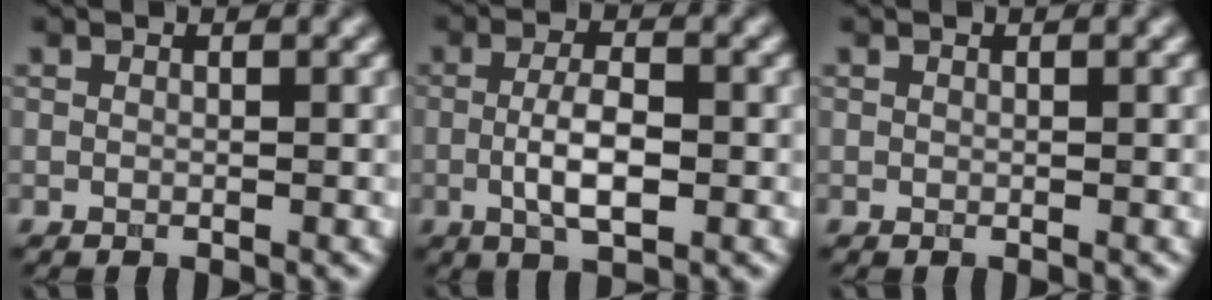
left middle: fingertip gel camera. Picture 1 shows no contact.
{"total": 4.0, "force": [-0.6, 1.3, 3.8], "torque": [-0.074, -0.003, -0.013]}
{"total": 0.0}